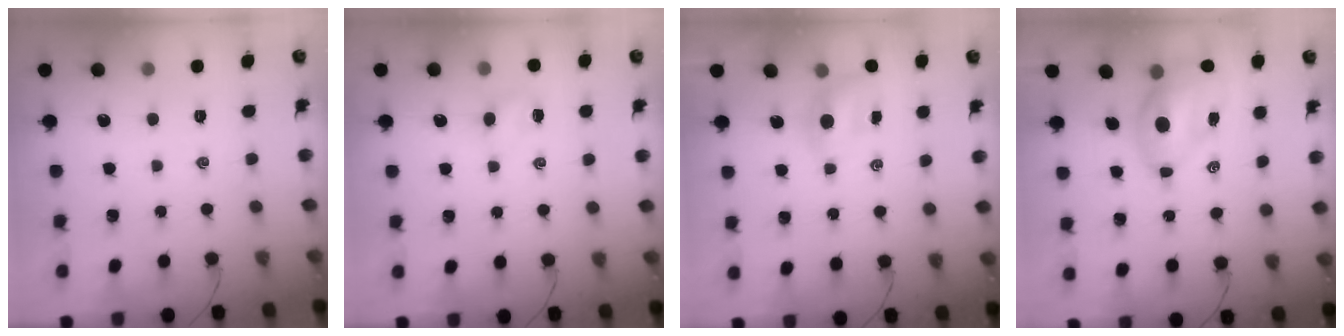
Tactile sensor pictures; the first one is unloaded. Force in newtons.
{"total": 3.3, "press": 3.1, "slide": 1.1}
{"total": 3.8, "press": 3.7, "slide": 0.8}
{"total": 9.4, "press": 9.0, "slide": 2.7}